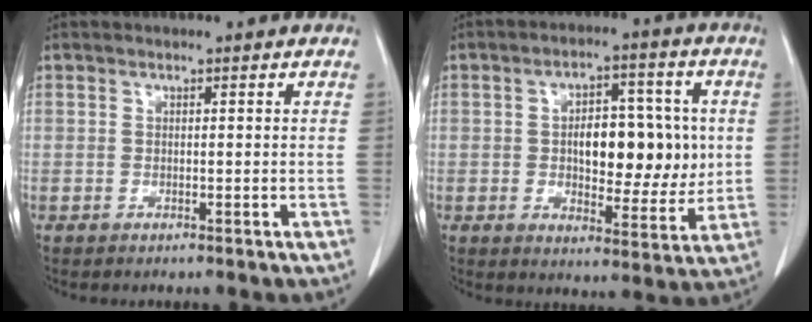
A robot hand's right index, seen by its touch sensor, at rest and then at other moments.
{"total": 11.6, "force": [0.9, 5.1, 10.4], "torque": [-0.153, 0.012, 0.020]}